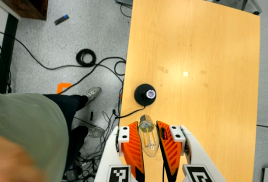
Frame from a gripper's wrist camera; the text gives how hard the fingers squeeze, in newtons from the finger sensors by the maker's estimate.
{"total": 20.6, "left": 22.9, "right": 18.3}